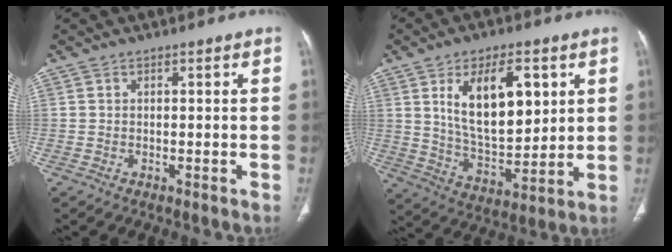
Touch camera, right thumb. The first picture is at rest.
{"total": 16.2, "force": [5.5, 8.2, 12.8], "torque": [-0.182, -0.031, 0.109]}